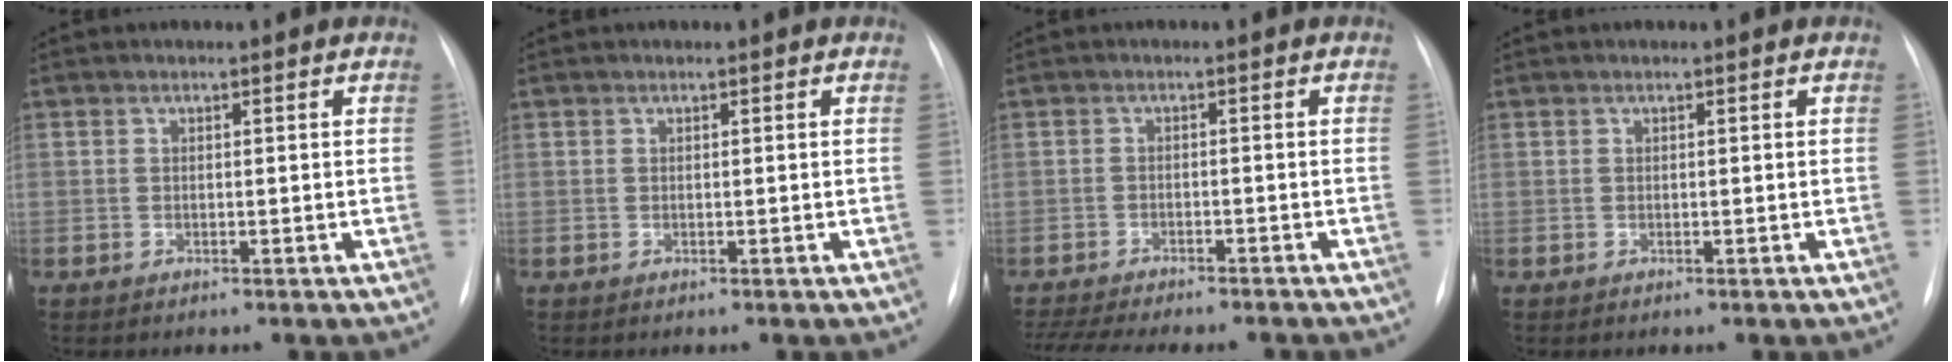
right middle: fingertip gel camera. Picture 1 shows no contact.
{"total": 0.0}
{"total": 14.7, "force": [-13.0, 3.1, 6.2], "torque": [-0.131, -0.012, -0.177]}
{"total": 0.0}